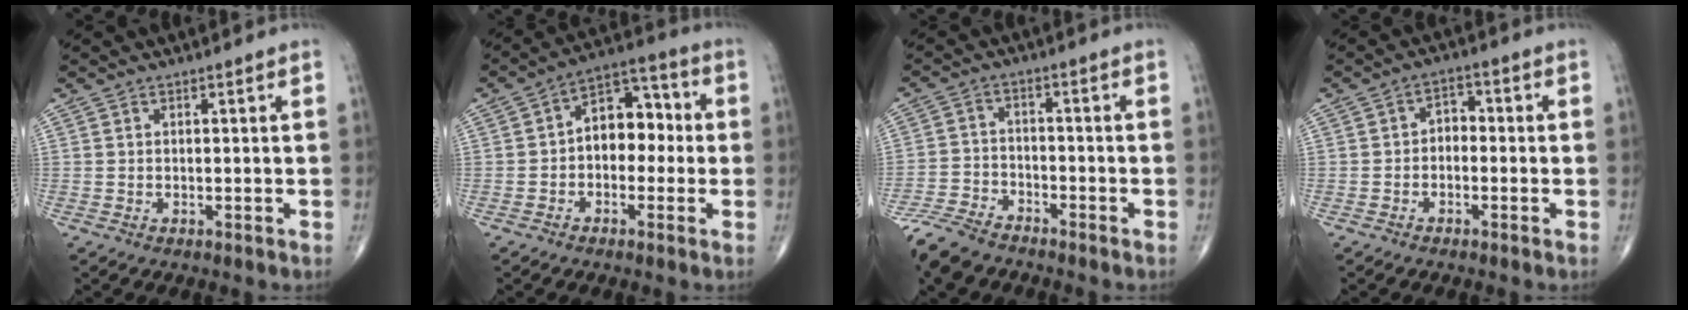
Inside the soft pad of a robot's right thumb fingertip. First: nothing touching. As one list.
[{"total": 10.0, "force": [-0.2, 6.7, 7.4], "torque": [-0.075, 0.039, -0.017]}, {"total": 8.9, "force": [-7.4, 3.5, 3.3], "torque": [-0.067, 0.014, -0.144]}, {"total": 3.3, "force": [-0.7, 2.4, 2.2], "torque": [-0.018, 0.020, -0.025]}]